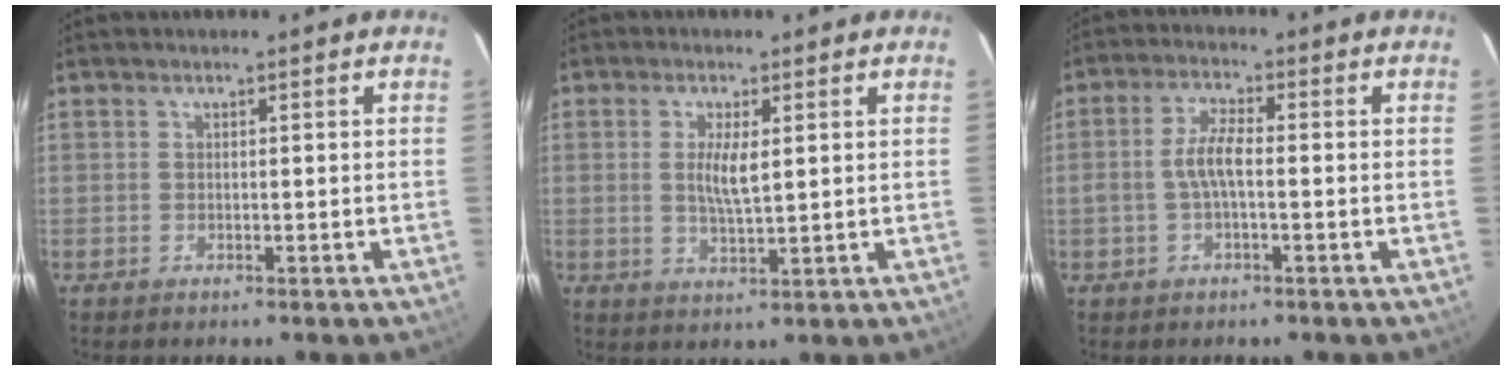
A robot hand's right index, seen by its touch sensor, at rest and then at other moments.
{"total": 4.6, "force": [0.9, 1.3, 4.3], "torque": [-0.080, -0.003, 0.018]}
{"total": 4.4, "force": [-0.7, 1.3, 4.2], "torque": [-0.090, 0.012, -0.014]}